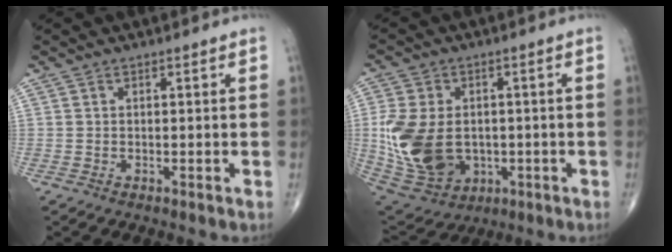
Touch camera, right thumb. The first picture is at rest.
{"total": 17.5, "force": [-1.2, 12.6, 12.1], "torque": [-0.244, -0.004, 0.006]}